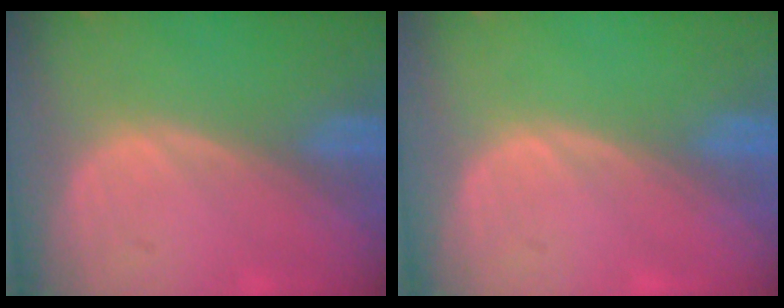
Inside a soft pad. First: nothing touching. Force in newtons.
{"total": 0.0}